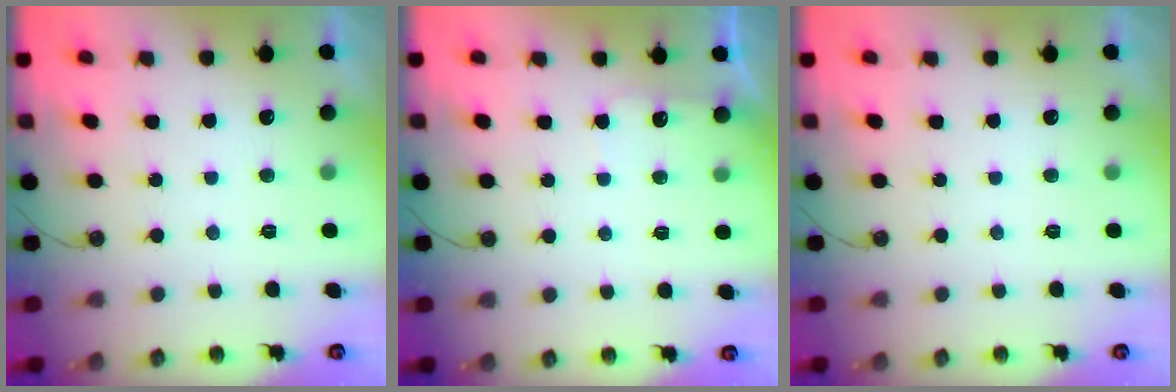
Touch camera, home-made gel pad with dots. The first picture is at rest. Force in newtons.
{"total": 4.0, "press": 4.0, "slide": 0.5}
{"total": 0.0}